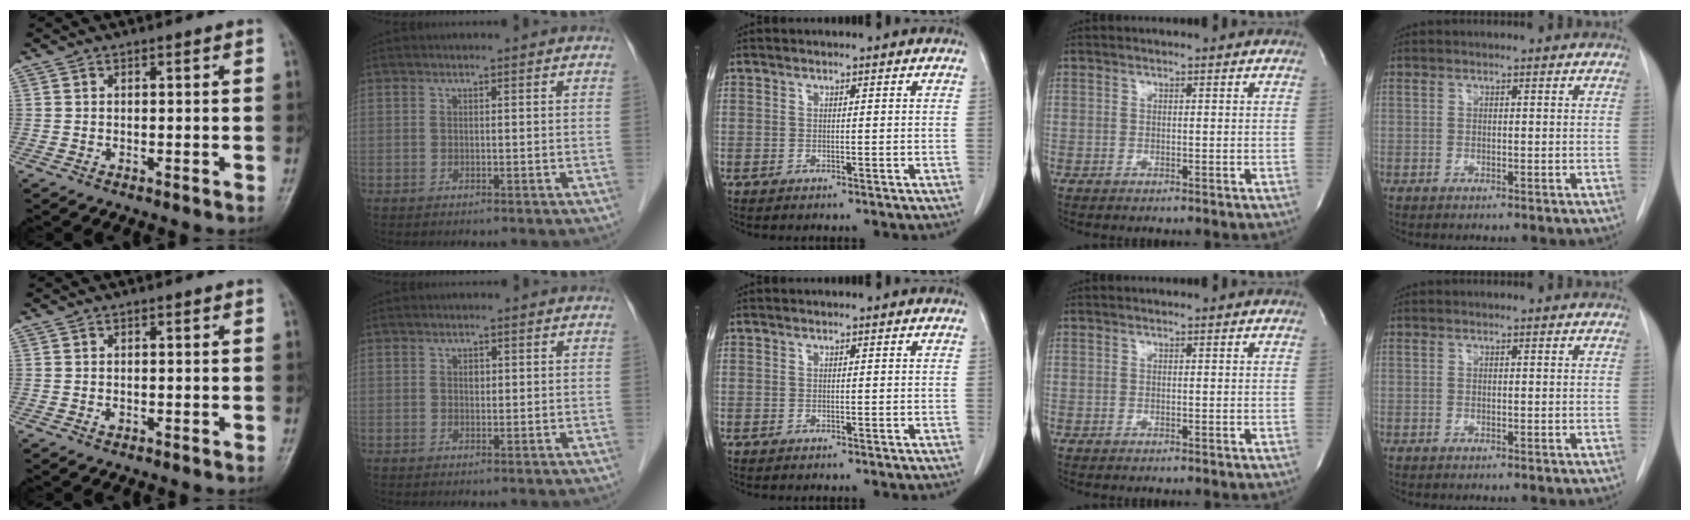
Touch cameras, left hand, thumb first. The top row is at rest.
{"thumb": {"total": 0.6, "force": [-0.3, 0.4, 0.2], "torque": [-0.001, 0.000, -0.005]}, "index": {"total": 0.8, "force": [0.3, 0.6, 0.5], "torque": [-0.008, 0.001, 0.005]}}